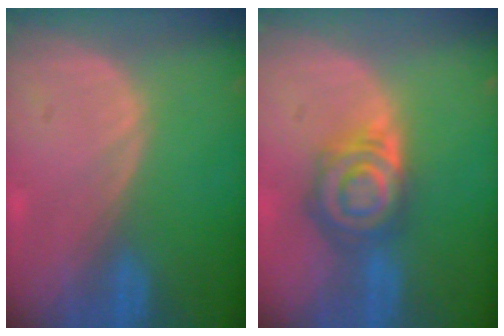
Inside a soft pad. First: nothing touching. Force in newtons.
{"total": 7.8, "press": 7.0, "slide": 3.4}